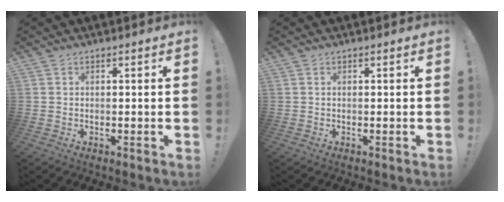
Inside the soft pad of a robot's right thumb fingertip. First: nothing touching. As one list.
[{"total": 0.0}]